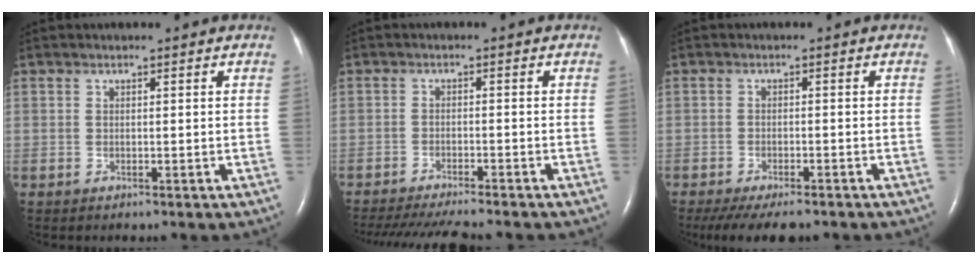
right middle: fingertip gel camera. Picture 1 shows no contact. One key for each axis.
{"total": 12.5, "fx": -11.1, "fy": 1.0, "fz": 5.6, "tx": -0.087, "ty": -0.023, "tz": -0.160}
{"total": 9.6, "fx": -7.9, "fy": 2.5, "fz": 4.9, "tx": -0.074, "ty": -0.014, "tz": -0.114}